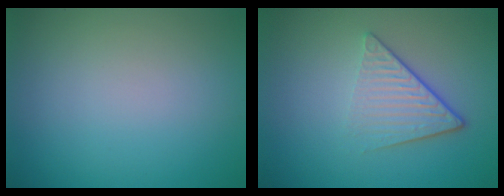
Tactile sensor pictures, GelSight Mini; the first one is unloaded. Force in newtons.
{"total": 4.5, "press": 2.8, "slide": 3.5}